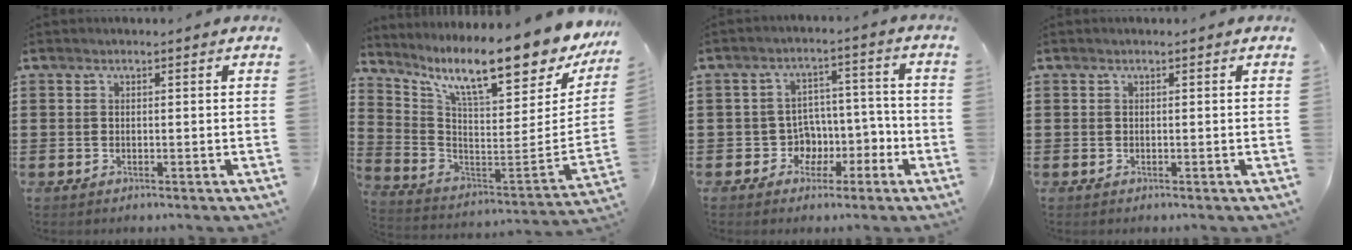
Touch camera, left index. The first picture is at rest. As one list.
[{"total": 13.2, "force": [9.7, 1.4, 8.9], "torque": [-0.172, -0.081, 0.156]}, {"total": 5.6, "force": [-1.5, 5.2, 1.2], "torque": [-0.035, 0.000, -0.025]}, {"total": 0.0}]